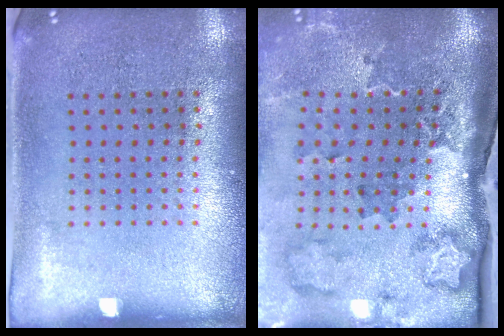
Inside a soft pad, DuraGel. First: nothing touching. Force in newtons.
{"total": 3.0, "press": 2.2, "slide": 2.0}